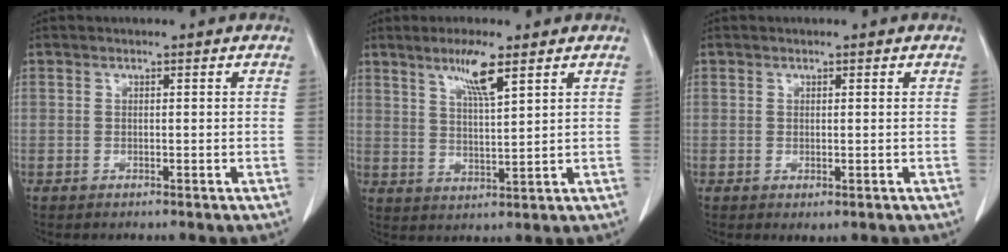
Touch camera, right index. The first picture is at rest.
{"total": 6.5, "force": [3.9, 0.2, 5.1], "torque": [-0.097, -0.006, 0.072]}
{"total": 1.0, "force": [0.0, 0.4, 0.9], "torque": [-0.022, -0.007, 0.007]}